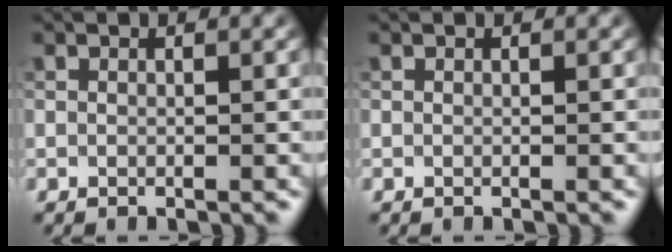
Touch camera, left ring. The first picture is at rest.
{"total": 0.0}